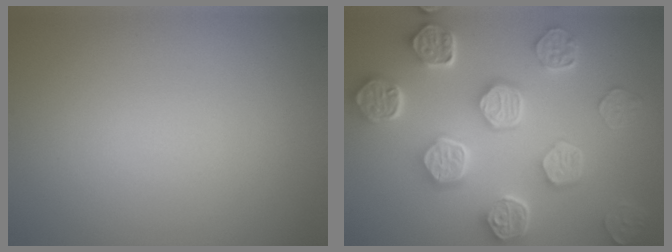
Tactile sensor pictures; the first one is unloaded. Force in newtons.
{"total": 8.4, "press": 6.5, "slide": 5.3}